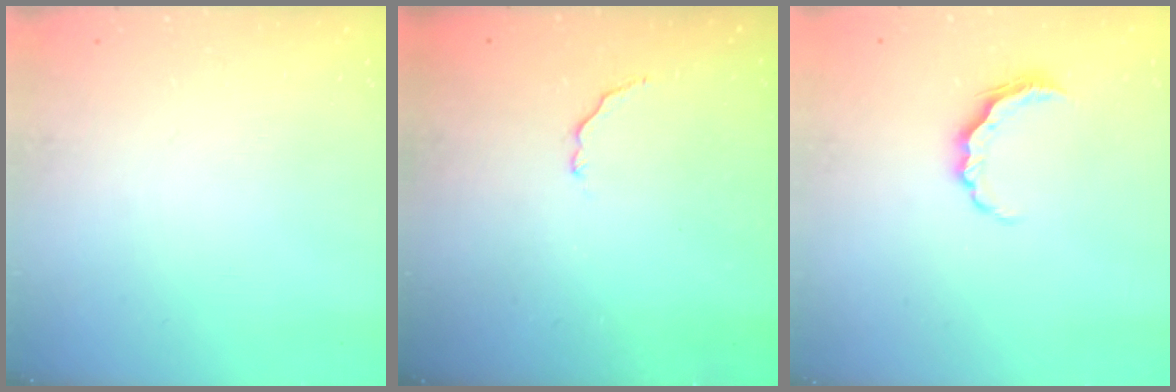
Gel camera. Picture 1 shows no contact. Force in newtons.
{"total": 2.6, "press": 2.4, "slide": 1.0}
{"total": 5.8, "press": 5.8, "slide": 0.5}